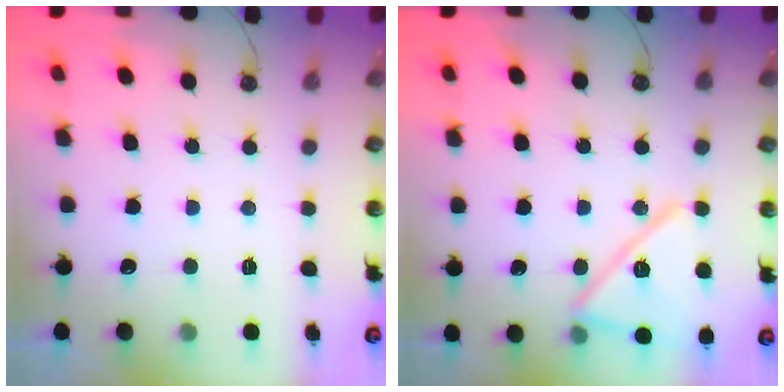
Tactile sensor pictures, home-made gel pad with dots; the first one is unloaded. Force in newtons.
{"total": 15.7, "press": 15.7, "slide": 0.4}